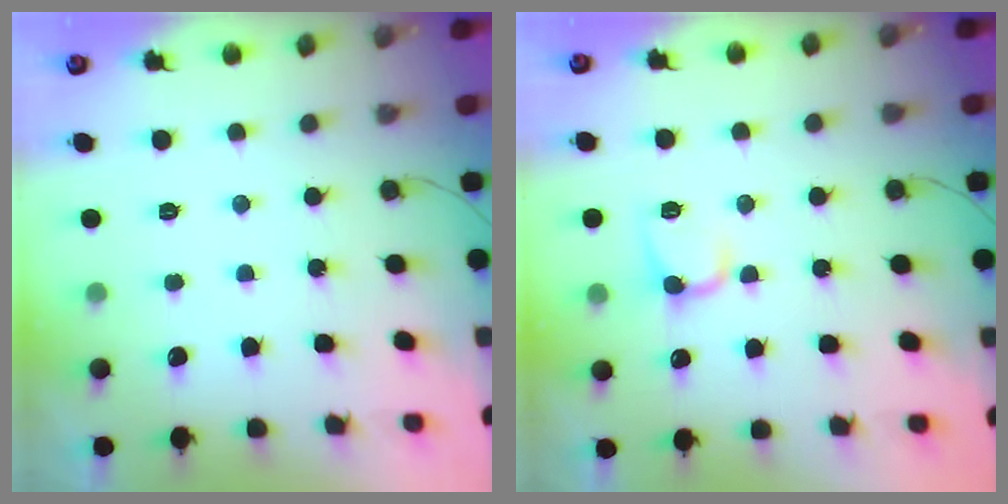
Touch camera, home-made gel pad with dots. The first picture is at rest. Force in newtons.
{"total": 5.1, "press": 5.1, "slide": 0.6}